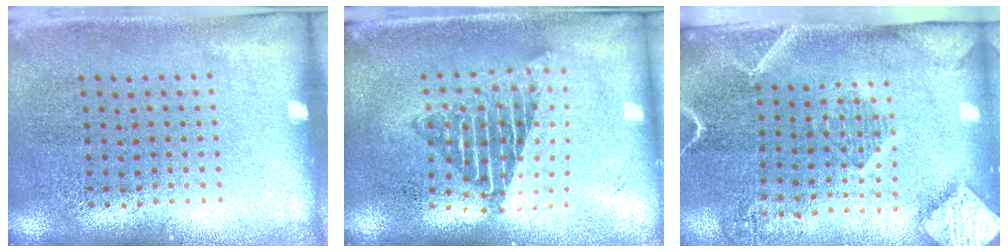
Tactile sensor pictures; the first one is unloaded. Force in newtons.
{"total": 1.7, "press": 1.3, "slide": 1.0}
{"total": 2.5, "press": 1.9, "slide": 1.7}